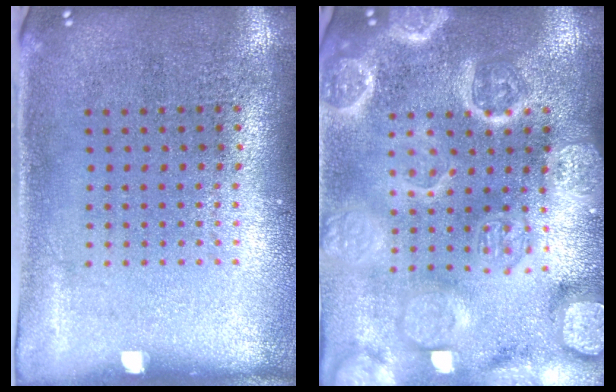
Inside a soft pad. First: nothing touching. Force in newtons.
{"total": 5.4, "press": 5.4, "slide": 0.7}